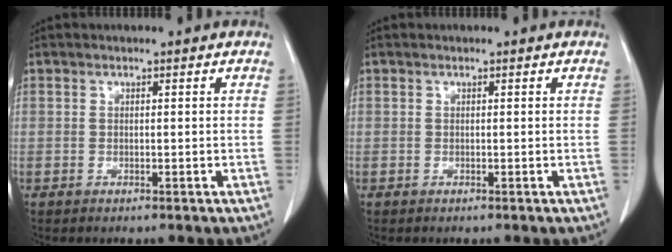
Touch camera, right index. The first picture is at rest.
{"total": 0.0}